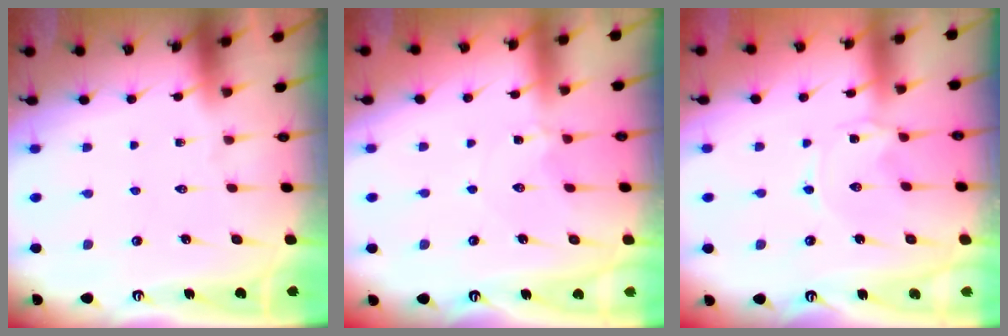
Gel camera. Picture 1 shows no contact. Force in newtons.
{"total": 2.3, "press": 2.3, "slide": 0.3}
{"total": 0.0}